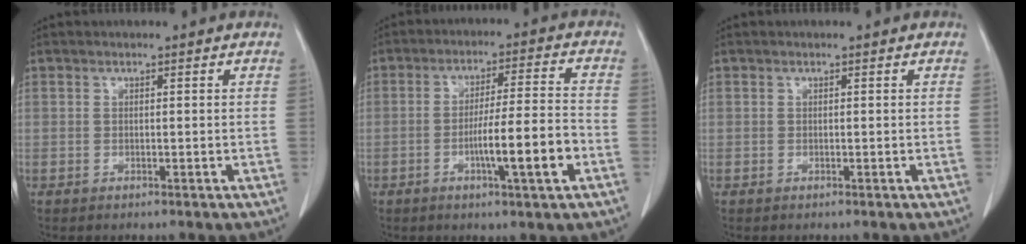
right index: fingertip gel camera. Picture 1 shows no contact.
{"total": 9.6, "force": [-3.4, 0.0, 9.0], "torque": [-0.145, 0.000, -0.055]}
{"total": 0.0}